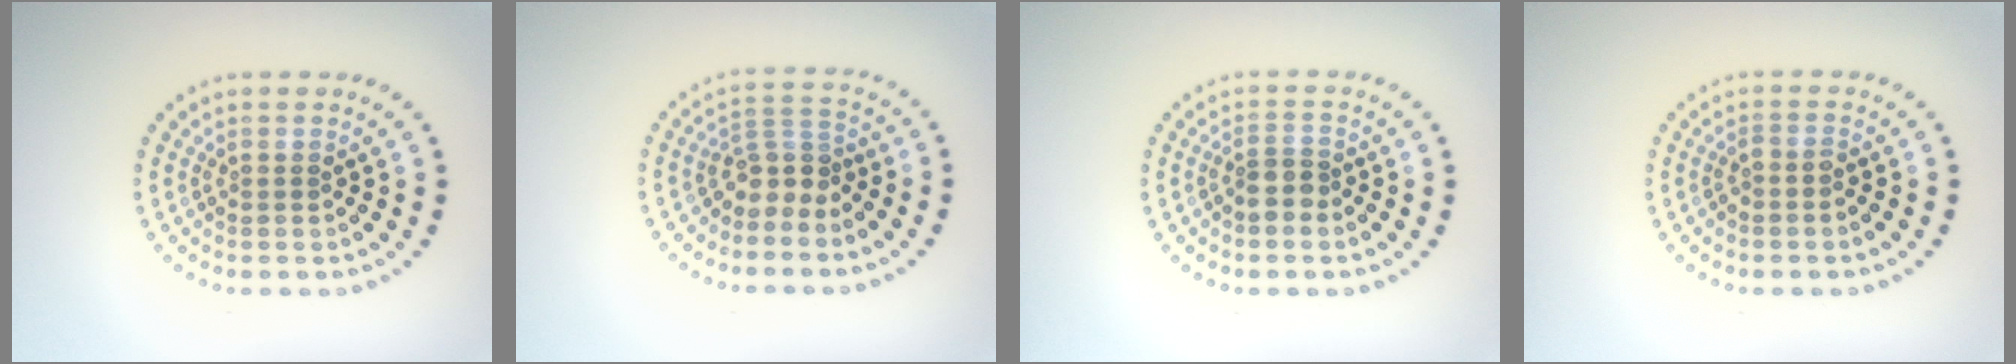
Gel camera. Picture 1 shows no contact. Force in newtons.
{"total": 2.8, "press": 2.0, "slide": 1.9}
{"total": 2.1, "press": 1.7, "slide": 1.1}
{"total": 0.8, "press": 0.6, "slide": 0.5}